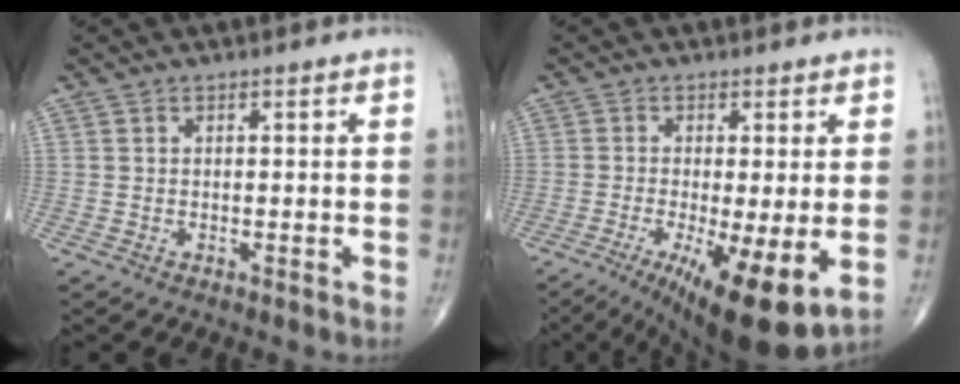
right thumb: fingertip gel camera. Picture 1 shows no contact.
{"total": 13.3, "force": [-3.9, 3.3, 12.3], "torque": [-0.186, -0.022, -0.051]}